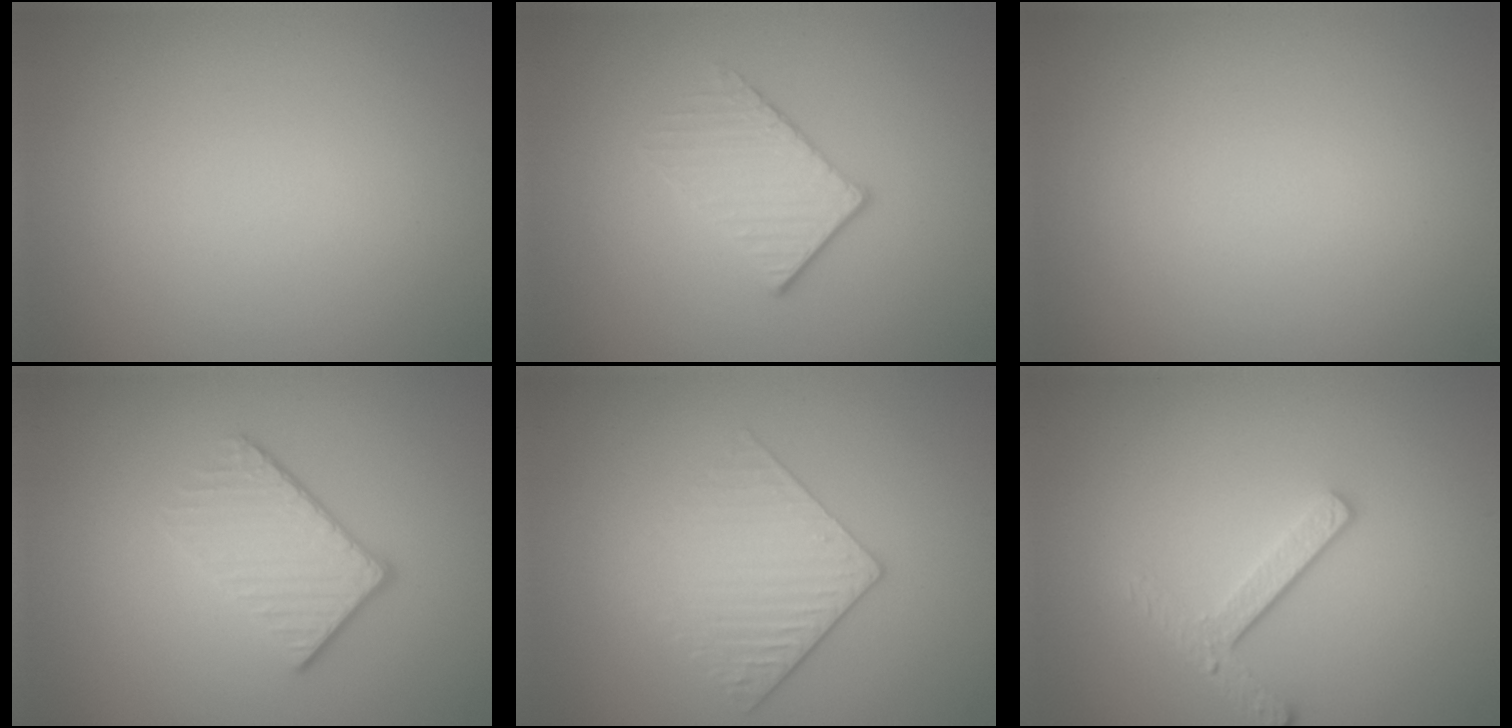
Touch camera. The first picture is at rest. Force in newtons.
{"total": 2.2, "press": 1.9, "slide": 1.2}
{"total": 0.0}
{"total": 3.8, "press": 2.8, "slide": 2.5}
{"total": 3.0, "press": 2.6, "slide": 1.6}
{"total": 3.2, "press": 2.5, "slide": 2.0}